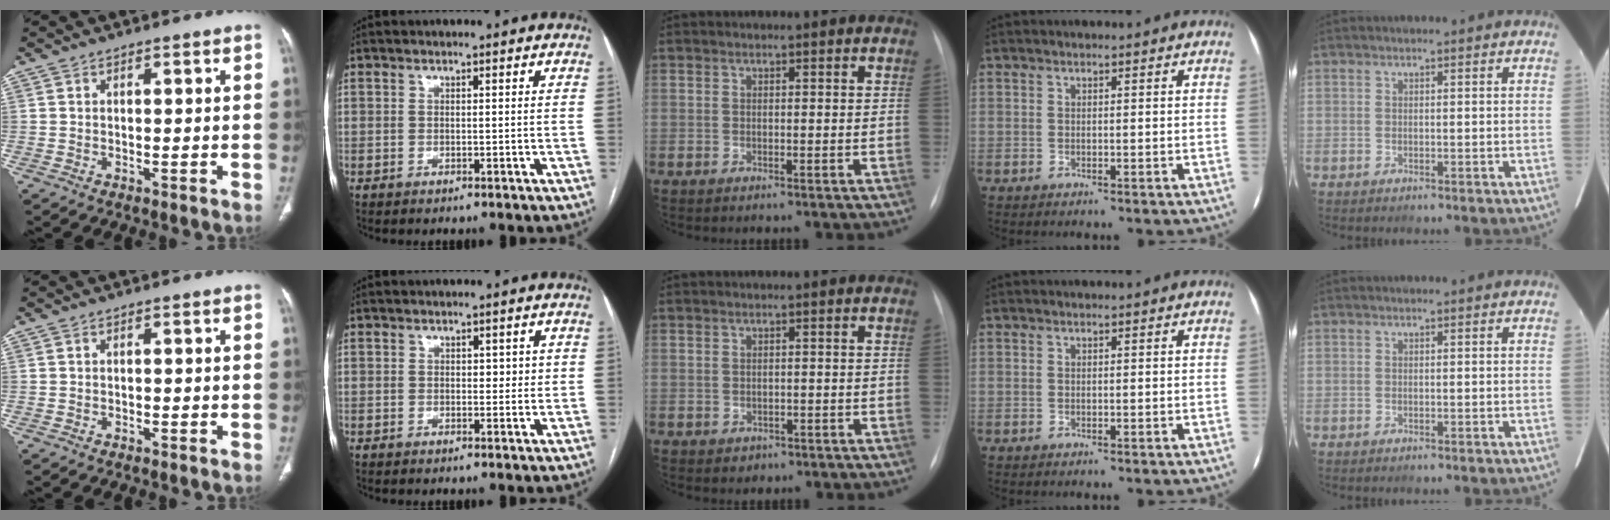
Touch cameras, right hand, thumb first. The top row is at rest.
{"index": {"total": 2.1, "force": [0.4, 1.3, 1.5], "torque": [-0.014, 0.004, 0.005]}, "middle": {"total": 1.6, "force": [-0.8, 1.3, 0.4], "torque": [-0.005, 0.003, -0.003]}}